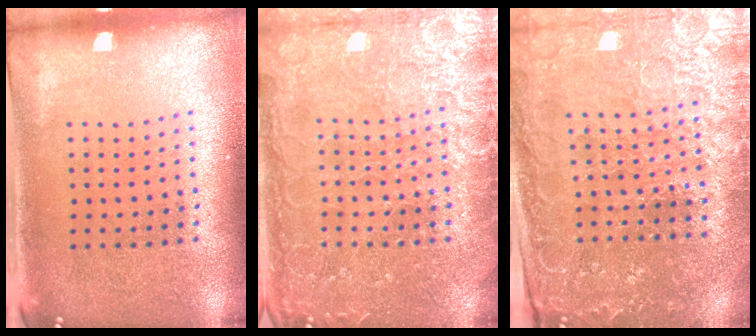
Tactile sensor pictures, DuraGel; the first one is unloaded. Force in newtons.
{"total": 3.8, "press": 3.8, "slide": 0.5}
{"total": 3.3, "press": 3.3, "slide": 0.4}